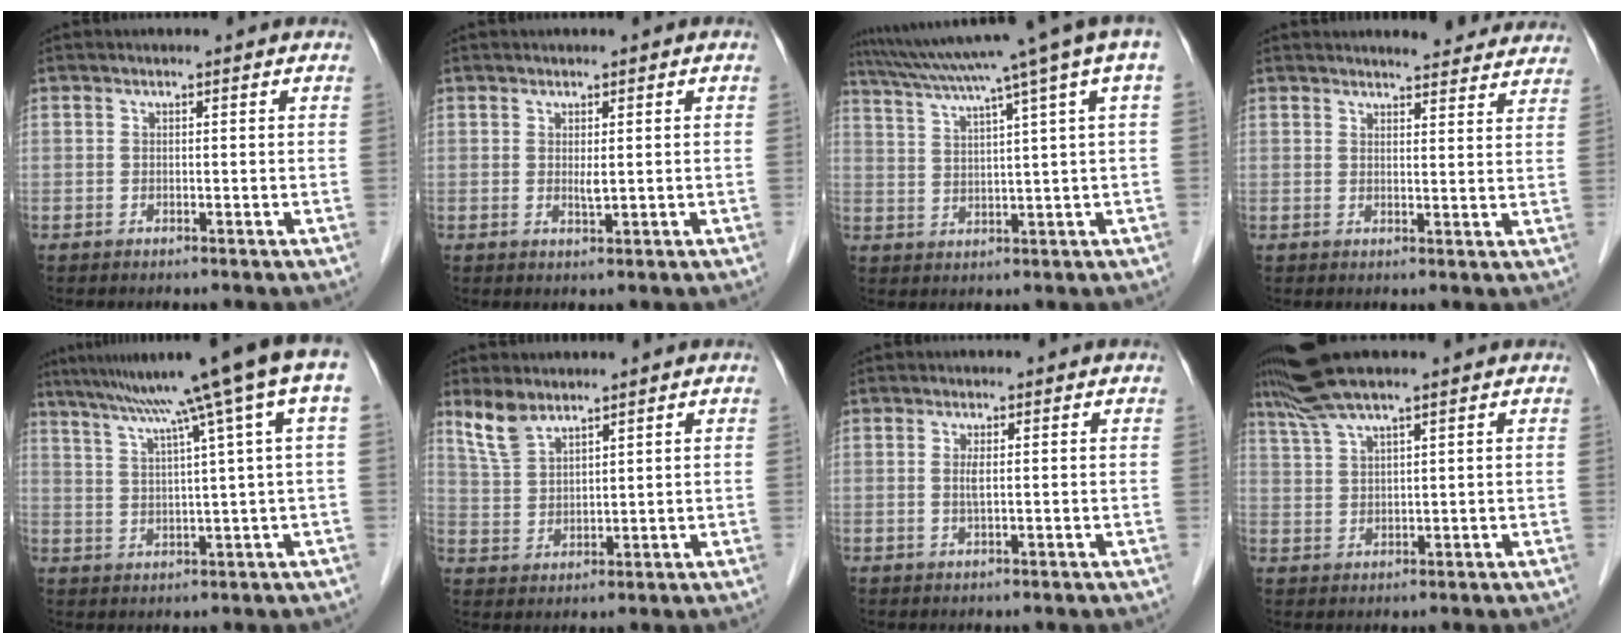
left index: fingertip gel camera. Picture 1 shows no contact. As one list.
[{"total": 1.2, "force": [0.1, 0.2, 1.2], "torque": [-0.024, -0.007, 0.005]}, {"total": 14.9, "force": [9.9, -1.0, 11.0], "torque": [-0.183, 0.019, 0.136]}, {"total": 10.3, "force": [9.8, 1.9, 2.6], "torque": [-0.016, -0.009, 0.100]}, {"total": 15.0, "force": [8.5, -1.0, 12.4], "torque": [-0.187, 0.032, 0.111]}, {"total": 5.0, "force": [4.2, 1.8, 2.1], "torque": [-0.052, 0.004, 0.095]}, {"total": 1.3, "force": [0.0, 0.1, 1.3], "torque": [-0.032, -0.004, 0.002]}, {"total": 6.3, "force": [5.2, 0.4, 3.5], "torque": [-0.078, 0.031, 0.105]}]